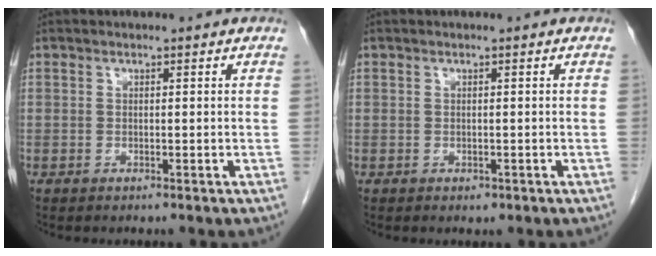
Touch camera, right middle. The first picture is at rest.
{"total": 0.6, "force": [-0.3, 0.4, 0.3], "torque": [-0.004, 0.001, -0.002]}